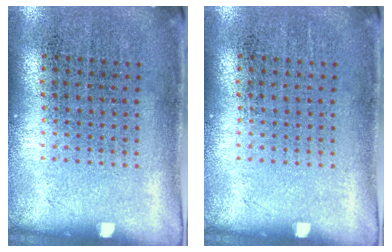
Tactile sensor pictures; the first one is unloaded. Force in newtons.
{"total": 0.0}